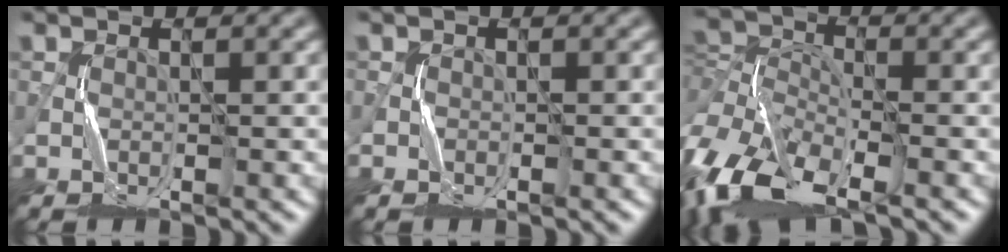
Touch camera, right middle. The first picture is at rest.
{"total": 0.5, "force": [-0.3, 0.2, -0.3], "torque": [0.009, 0.001, -0.006]}
{"total": 10.3, "force": [-5.6, 5.3, 6.8], "torque": [-0.140, -0.006, -0.123]}